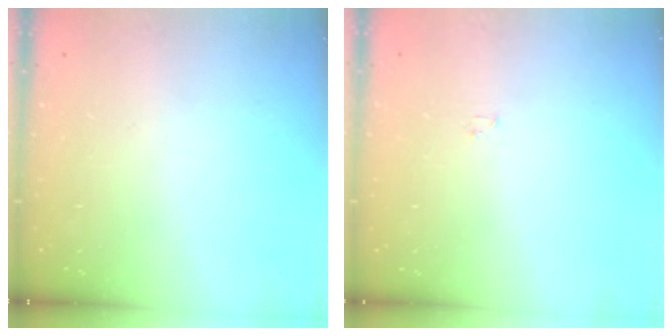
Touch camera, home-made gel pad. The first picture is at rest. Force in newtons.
{"total": 1.2, "press": 1.2, "slide": 0.2}